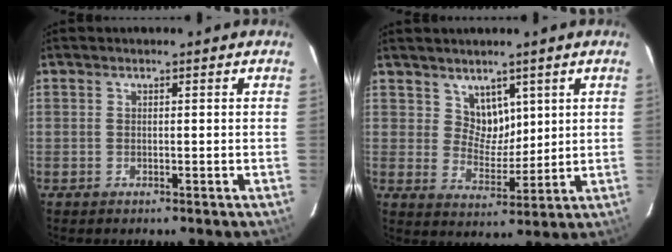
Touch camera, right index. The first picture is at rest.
{"total": 5.5, "force": [3.3, 4.0, 1.8], "torque": [-0.021, 0.001, 0.066]}